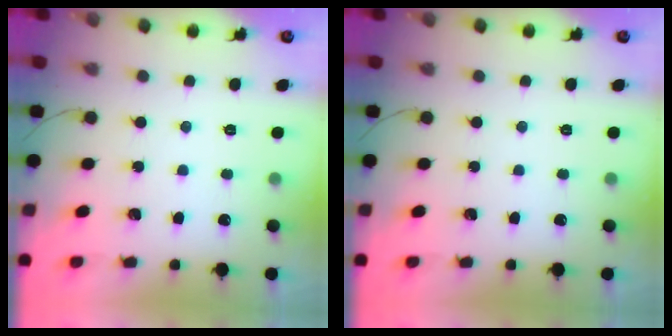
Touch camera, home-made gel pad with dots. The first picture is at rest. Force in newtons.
{"total": 0.0}